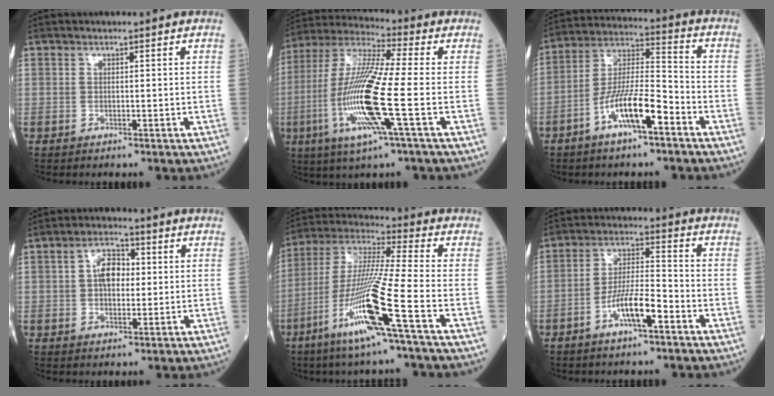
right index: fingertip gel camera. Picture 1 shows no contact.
{"total": 16.2, "force": [-4.1, 0.3, 15.7], "torque": [-0.334, -0.013, -0.088]}
{"total": 11.1, "force": [-5.8, 2.0, 9.3], "torque": [-0.182, 0.006, -0.108]}
{"total": 5.5, "force": [0.6, 3.3, 4.4], "torque": [-0.080, 0.015, 0.009]}
{"total": 16.1, "force": [-7.1, -1.5, 14.3], "torque": [-0.297, -0.025, -0.138]}
{"total": 7.6, "force": [-4.0, 1.3, 6.4], "torque": [-0.125, 0.010, -0.074]}